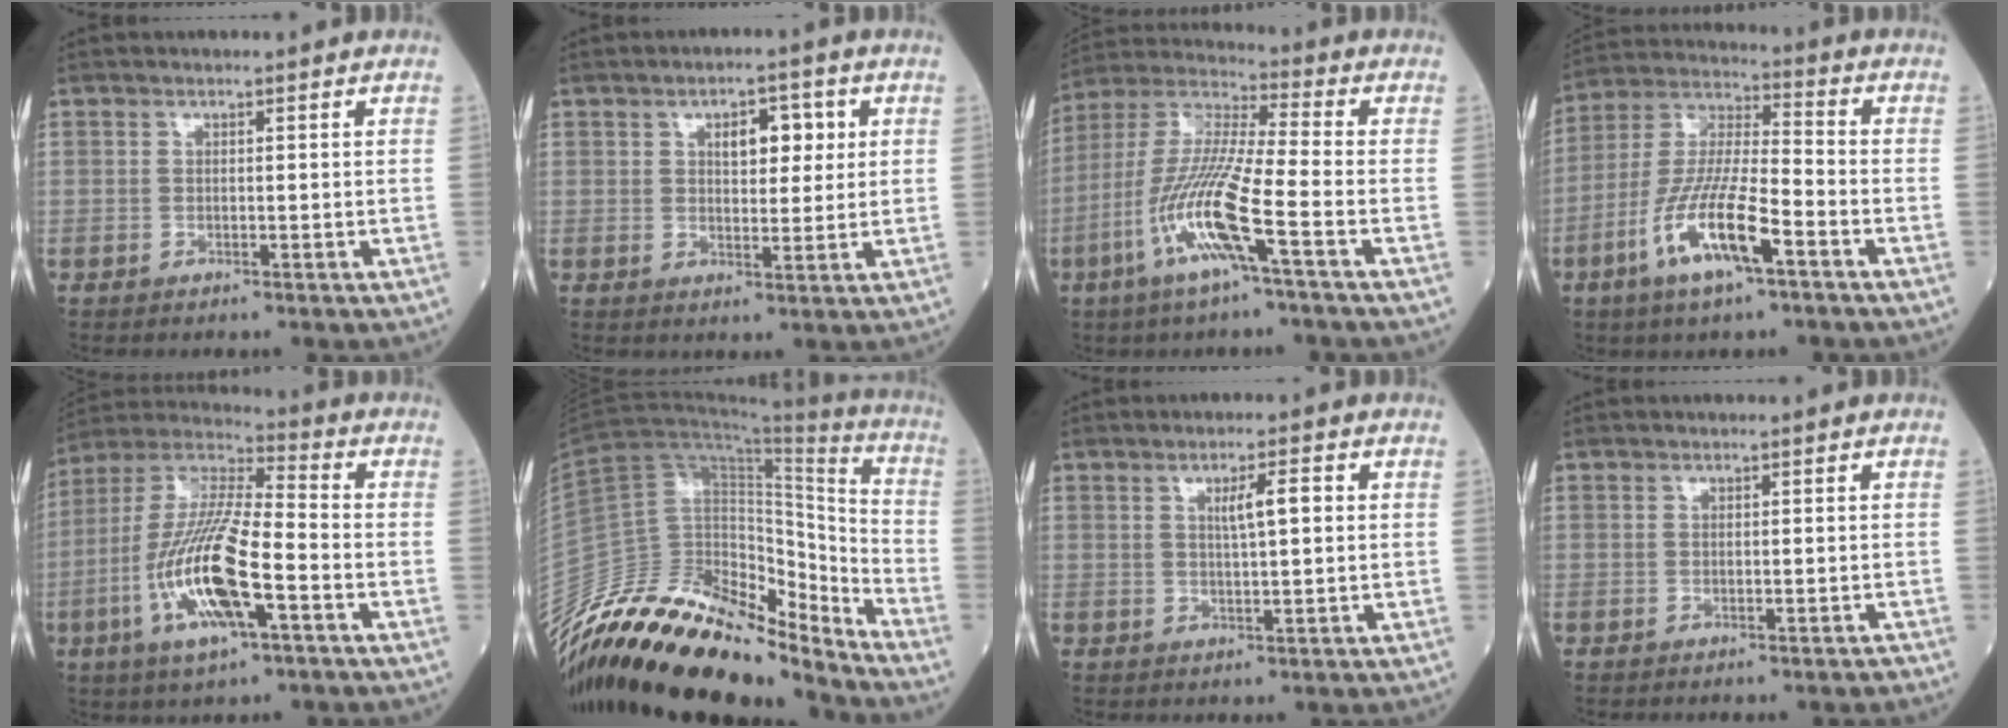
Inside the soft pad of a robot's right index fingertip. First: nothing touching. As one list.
[{"total": 5.3, "force": [1.8, 2.6, 4.2], "torque": [-0.062, 0.009, 0.028]}, {"total": 13.6, "force": [-5.5, 0.2, 12.5], "torque": [-0.265, -0.005, -0.114]}, {"total": 13.3, "force": [-6.1, 2.3, 11.6], "torque": [-0.236, -0.008, -0.117]}, {"total": 16.7, "force": [-5.4, 3.3, 15.5], "torque": [-0.319, -0.009, -0.101]}, {"total": 22.8, "force": [-19.6, 5.1, 10.4], "torque": [-0.165, 0.031, -0.335]}, {"total": 3.7, "force": [0.9, 0.3, 3.6], "torque": [-0.063, 0.002, 0.017]}, {"total": 0.7, "force": [-0.6, 0.2, 0.3], "torque": [-0.006, -0.001, -0.008]}]